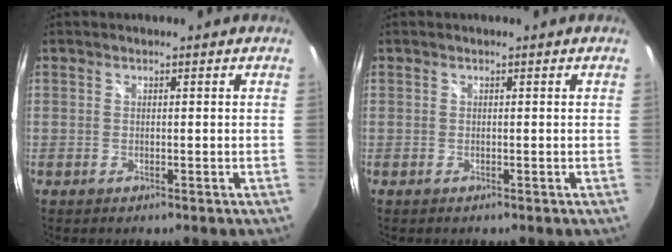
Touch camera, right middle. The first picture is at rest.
{"total": 0.0}